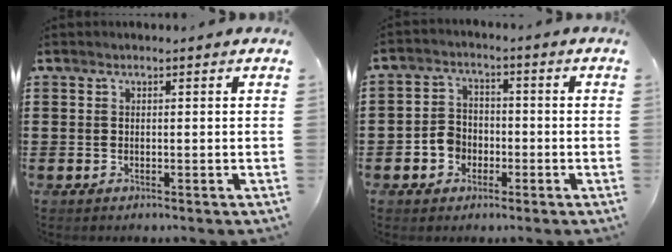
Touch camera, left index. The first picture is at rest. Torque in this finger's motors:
{"motor_torque": [0.30, 0.28, 0.08, 0.03]}